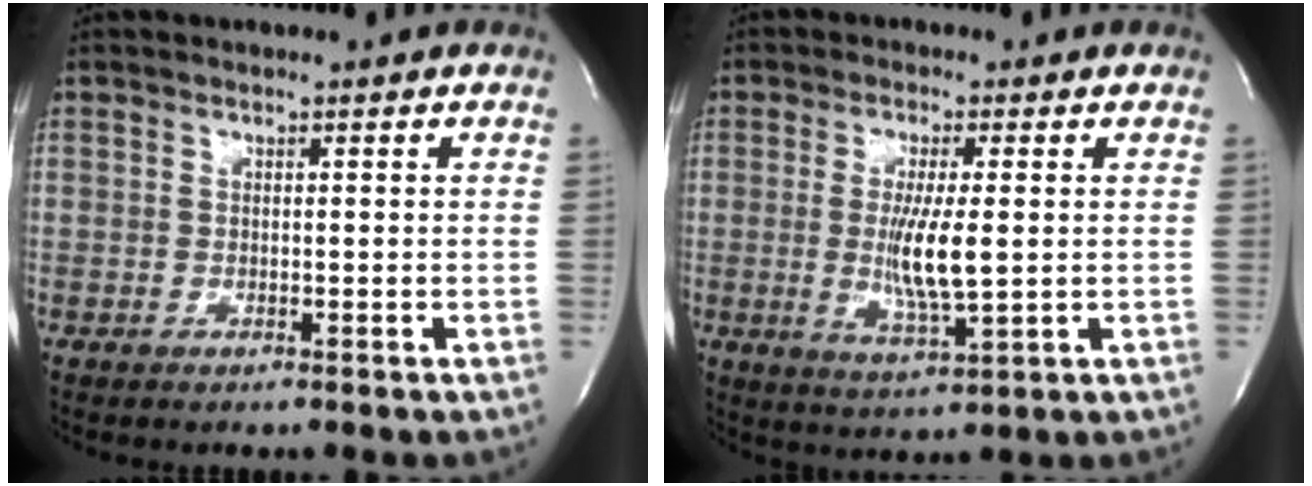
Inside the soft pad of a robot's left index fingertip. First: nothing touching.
{"total": 7.4, "force": [0.0, 0.9, 7.4], "torque": [-0.148, -0.019, 0.003]}